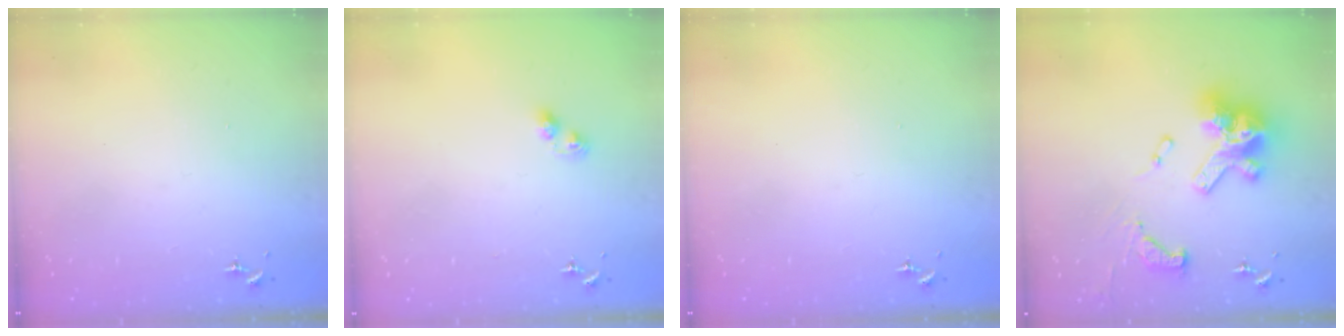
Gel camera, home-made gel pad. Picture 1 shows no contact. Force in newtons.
{"total": 3.3, "press": 3.3, "slide": 0.5}
{"total": 0.0}
{"total": 20.9, "press": 20.8, "slide": 1.9}